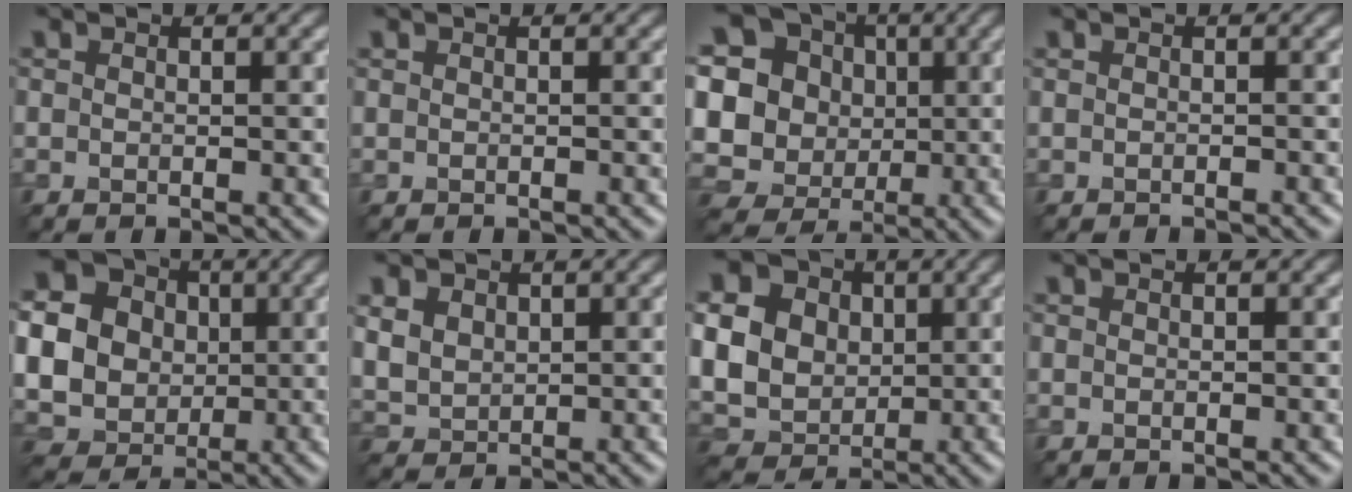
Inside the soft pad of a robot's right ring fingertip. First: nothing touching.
{"total": 0.0}
{"total": 19.1, "force": [2.8, 17.7, 6.6], "torque": [-0.190, 0.010, 0.031]}
{"total": 1.1, "force": [-1.0, 0.2, 0.4], "torque": [0.005, -0.004, -0.017]}
{"total": 16.3, "force": [1.3, 15.3, 5.6], "torque": [-0.185, -0.002, 0.007]}
{"total": 3.4, "force": [1.4, 2.6, 1.6], "torque": [-0.047, 0.002, 0.029]}
{"total": 13.3, "force": [2.7, 11.6, 5.9], "torque": [-0.160, 0.010, 0.048]}
{"total": 0.0}